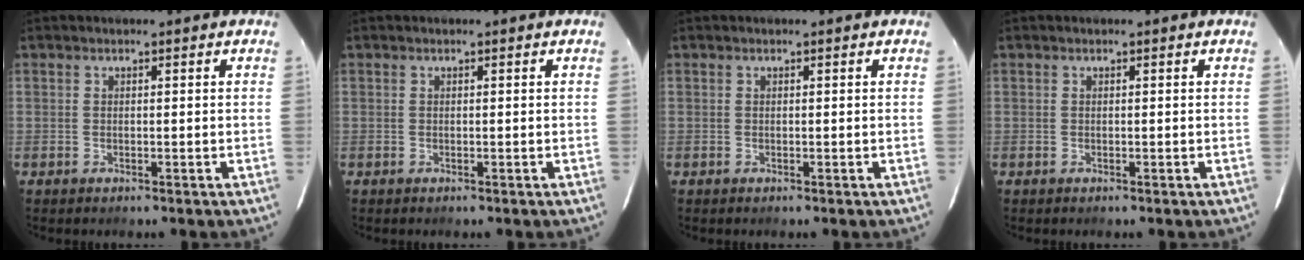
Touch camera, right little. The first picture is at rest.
{"total": 0.0}
{"total": 0.0}
{"total": 0.0}